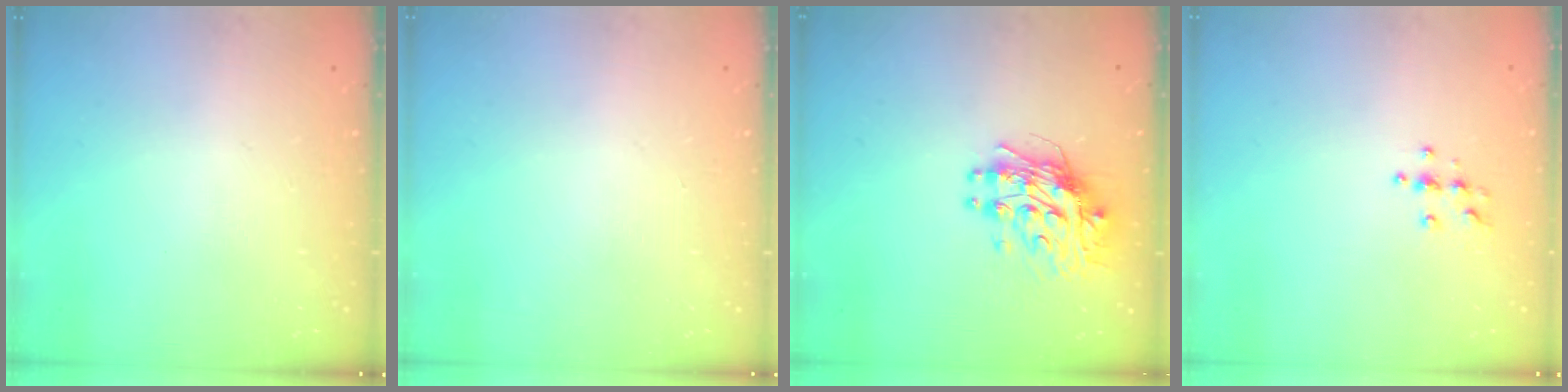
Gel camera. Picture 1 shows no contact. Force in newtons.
{"total": 0.0}
{"total": 10.1, "press": 10.1, "slide": 0.8}
{"total": 3.9, "press": 3.8, "slide": 0.4}